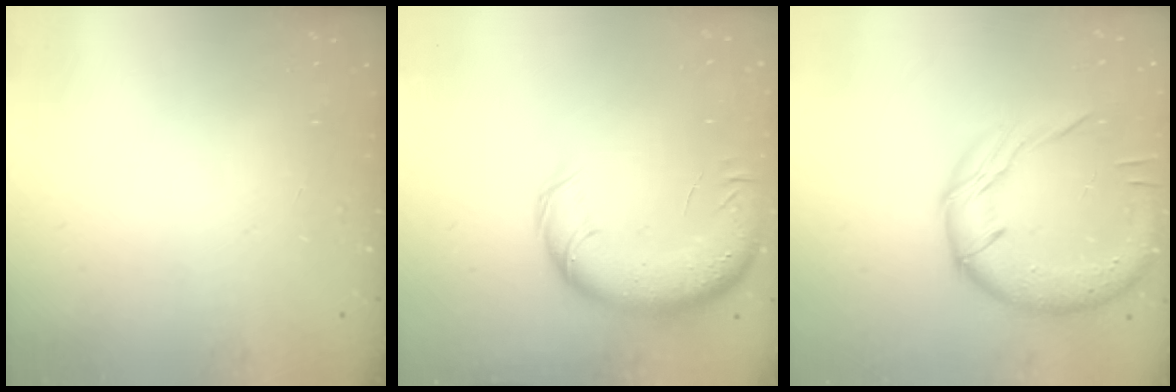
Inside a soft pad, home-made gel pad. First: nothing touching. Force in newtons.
{"total": 14.8, "press": 14.3, "slide": 3.9}
{"total": 17.1, "press": 17.0, "slide": 1.9}